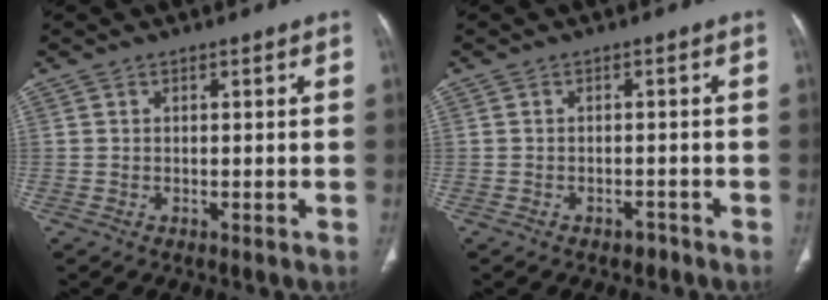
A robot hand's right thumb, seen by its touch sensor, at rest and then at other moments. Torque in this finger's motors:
{"motor_torque": [-0.18, 0.07, -0.23, 0.05, 0.03]}